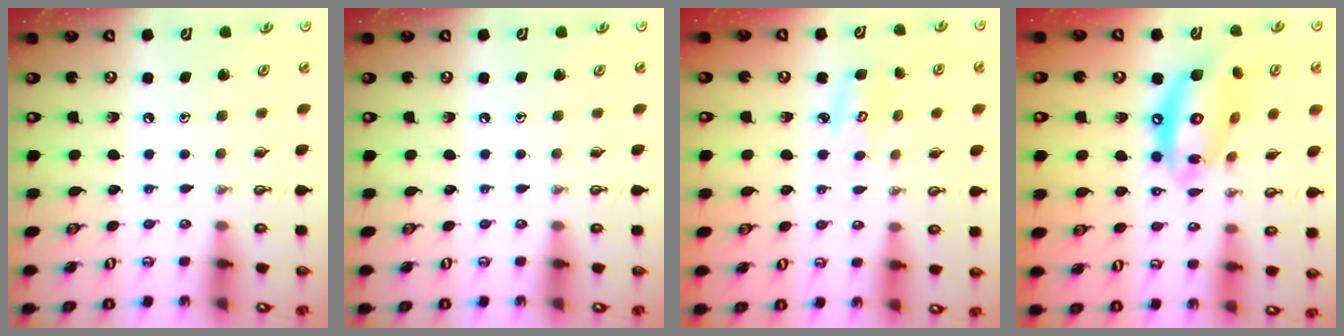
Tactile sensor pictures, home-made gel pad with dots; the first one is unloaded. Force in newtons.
{"total": 0.0}
{"total": 4.2, "press": 4.2, "slide": 0.4}
{"total": 15.6, "press": 15.5, "slide": 1.3}